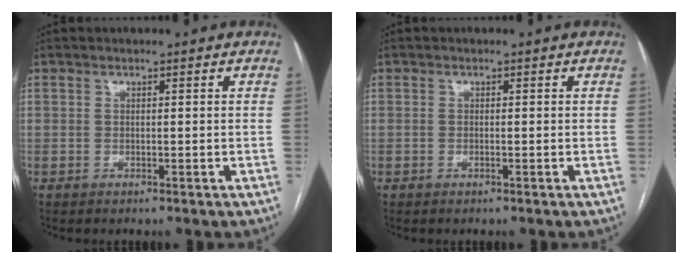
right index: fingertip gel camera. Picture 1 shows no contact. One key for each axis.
{"total": 0.0}